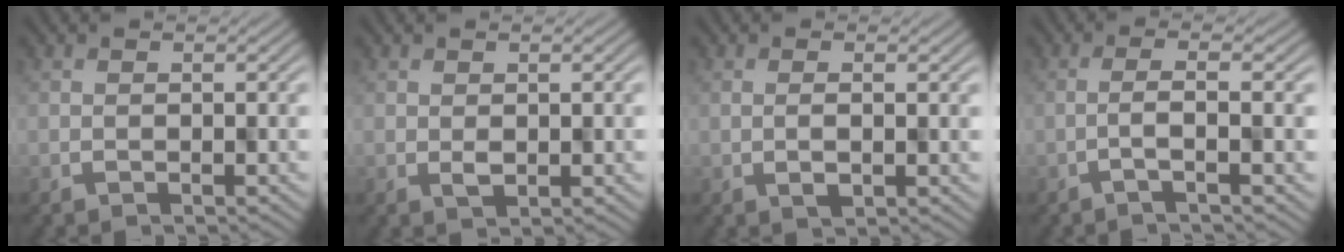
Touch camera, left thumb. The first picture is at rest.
{"total": 1.7, "force": [0.7, 0.9, 1.3], "torque": [-0.022, -0.005, 0.010]}
{"total": 1.6, "force": [0.7, 0.3, 1.4], "torque": [-0.023, 0.002, 0.010]}
{"total": 2.5, "force": [-0.5, 0.1, 2.4], "torque": [-0.027, 0.014, -0.028]}